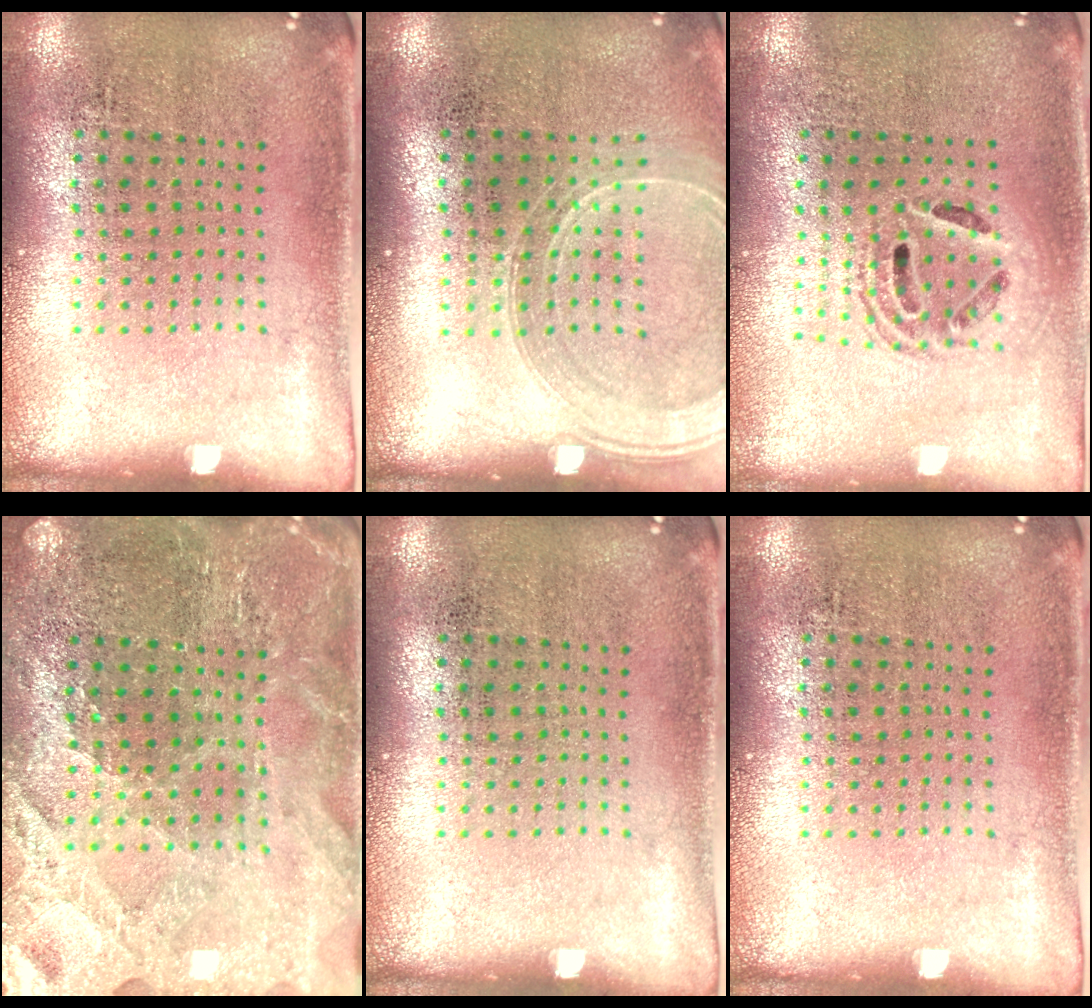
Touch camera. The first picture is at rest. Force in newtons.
{"total": 1.4, "press": 1.4, "slide": 0.3}
{"total": 1.5, "press": 1.3, "slide": 0.8}
{"total": 2.6, "press": 2.6, "slide": 0.4}
{"total": 0.0}
{"total": 0.0}